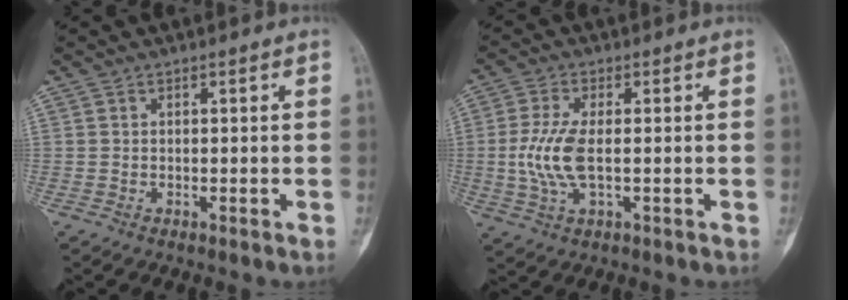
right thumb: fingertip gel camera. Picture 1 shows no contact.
{"total": 7.9, "force": [-0.5, 3.2, 7.2], "torque": [-0.174, -0.003, -0.009]}